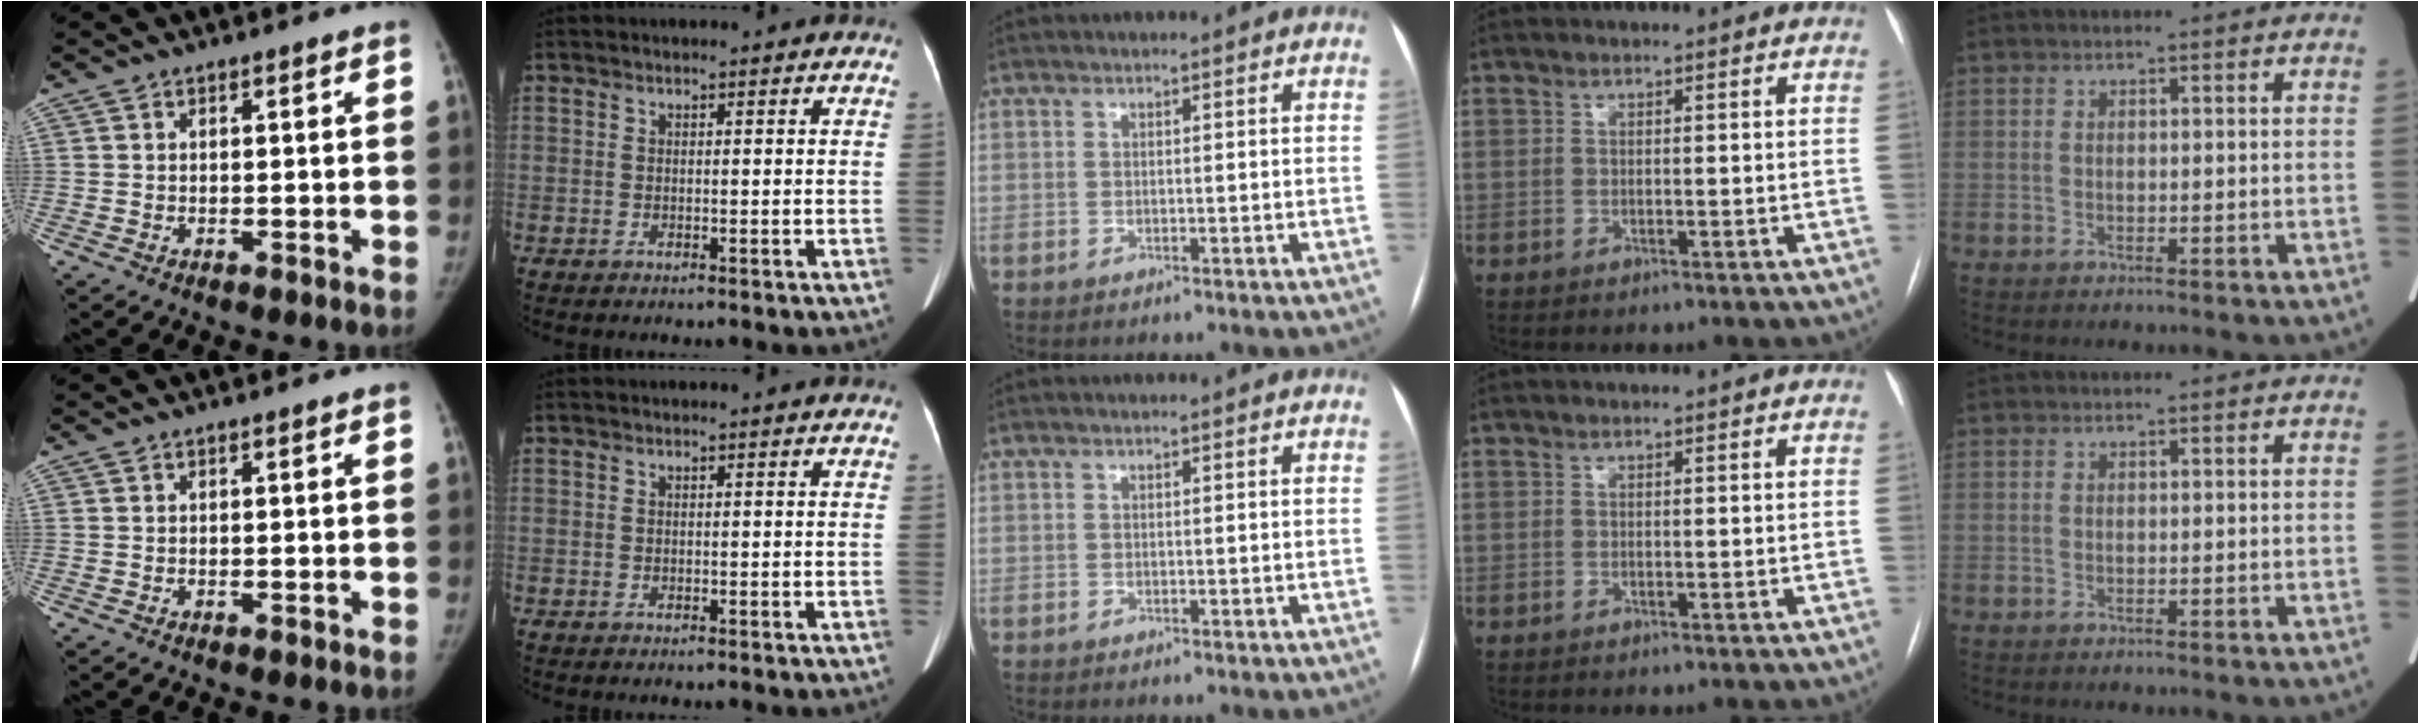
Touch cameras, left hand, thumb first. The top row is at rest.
{}